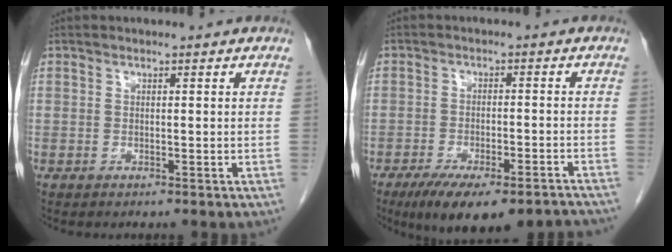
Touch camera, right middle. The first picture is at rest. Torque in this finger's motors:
{"motor_torque": [1.31, -0.83, 0.22, 0.13]}